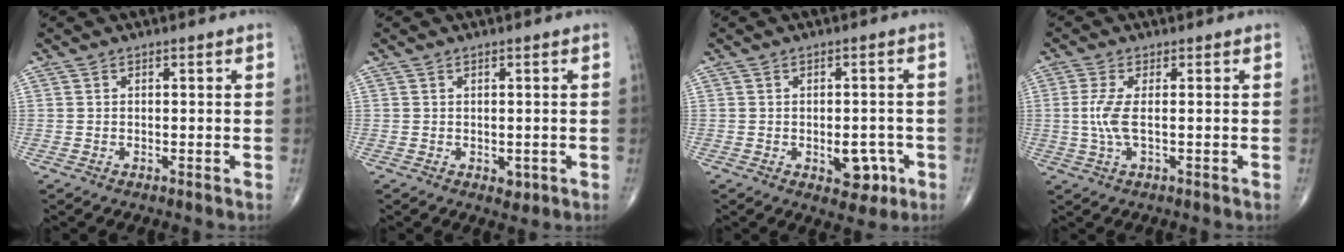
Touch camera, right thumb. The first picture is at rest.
{"total": 1.6, "force": [-0.3, 1.1, 1.1], "torque": [-0.008, -0.002, 0.000]}
{"total": 6.6, "force": [-2.1, 4.0, 4.8], "torque": [-0.029, 0.010, -0.019]}
{"total": 4.6, "force": [0.0, 1.3, 4.4], "torque": [-0.121, -0.003, -0.002]}